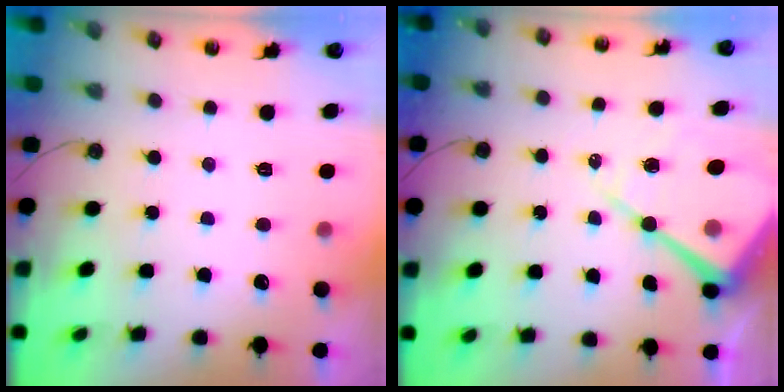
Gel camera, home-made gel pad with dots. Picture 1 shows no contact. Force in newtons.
{"total": 16.4, "press": 16.3, "slide": 1.6}